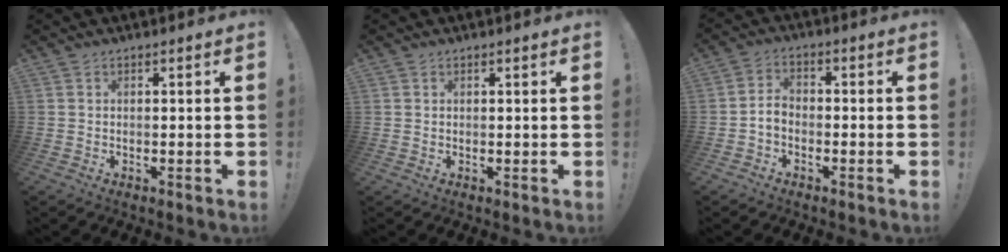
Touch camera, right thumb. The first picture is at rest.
{"total": 1.1, "force": [0.8, 0.8, 0.1], "torque": [0.002, -0.004, 0.014]}
{"total": 4.0, "force": [-1.7, 2.6, 2.6], "torque": [-0.056, 0.009, -0.030]}